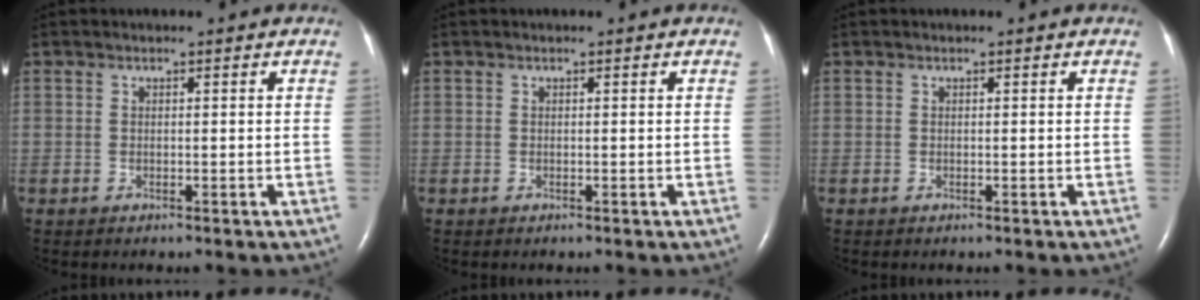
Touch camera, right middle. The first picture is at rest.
{"total": 0.0}
{"total": 0.0}